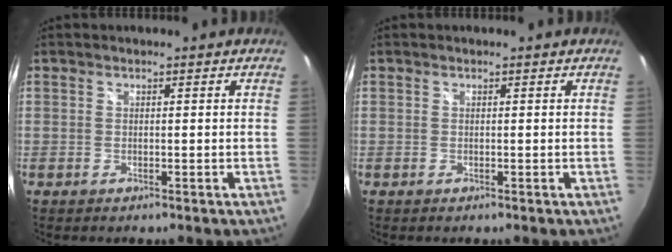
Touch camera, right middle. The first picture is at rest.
{"total": 0.0}